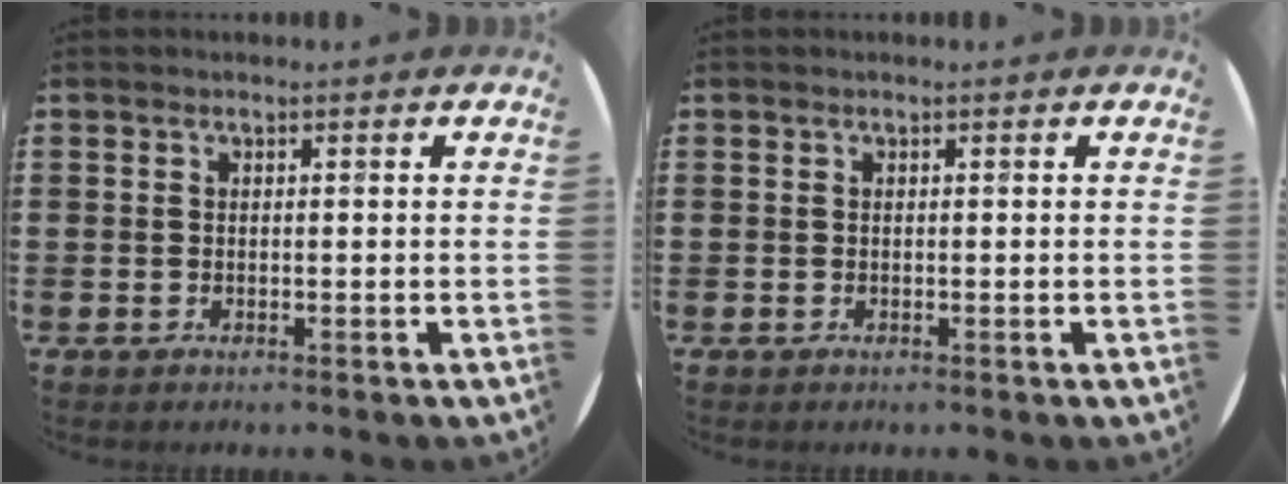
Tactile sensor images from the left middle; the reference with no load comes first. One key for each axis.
{"total": 0.0}